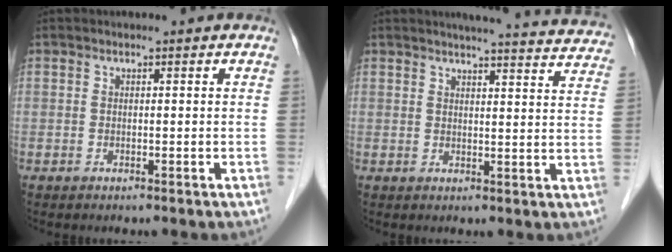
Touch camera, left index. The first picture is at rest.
{"total": 18.6, "force": [17.6, 1.5, 5.8], "torque": [-0.067, -0.035, 0.192]}